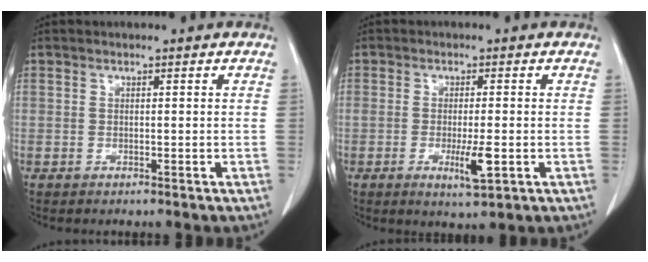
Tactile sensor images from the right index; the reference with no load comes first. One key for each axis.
{"total": 4.8, "fx": -1.4, "fy": 0.7, "fz": 4.5, "tx": -0.078, "ty": -0.009, "tz": -0.020}